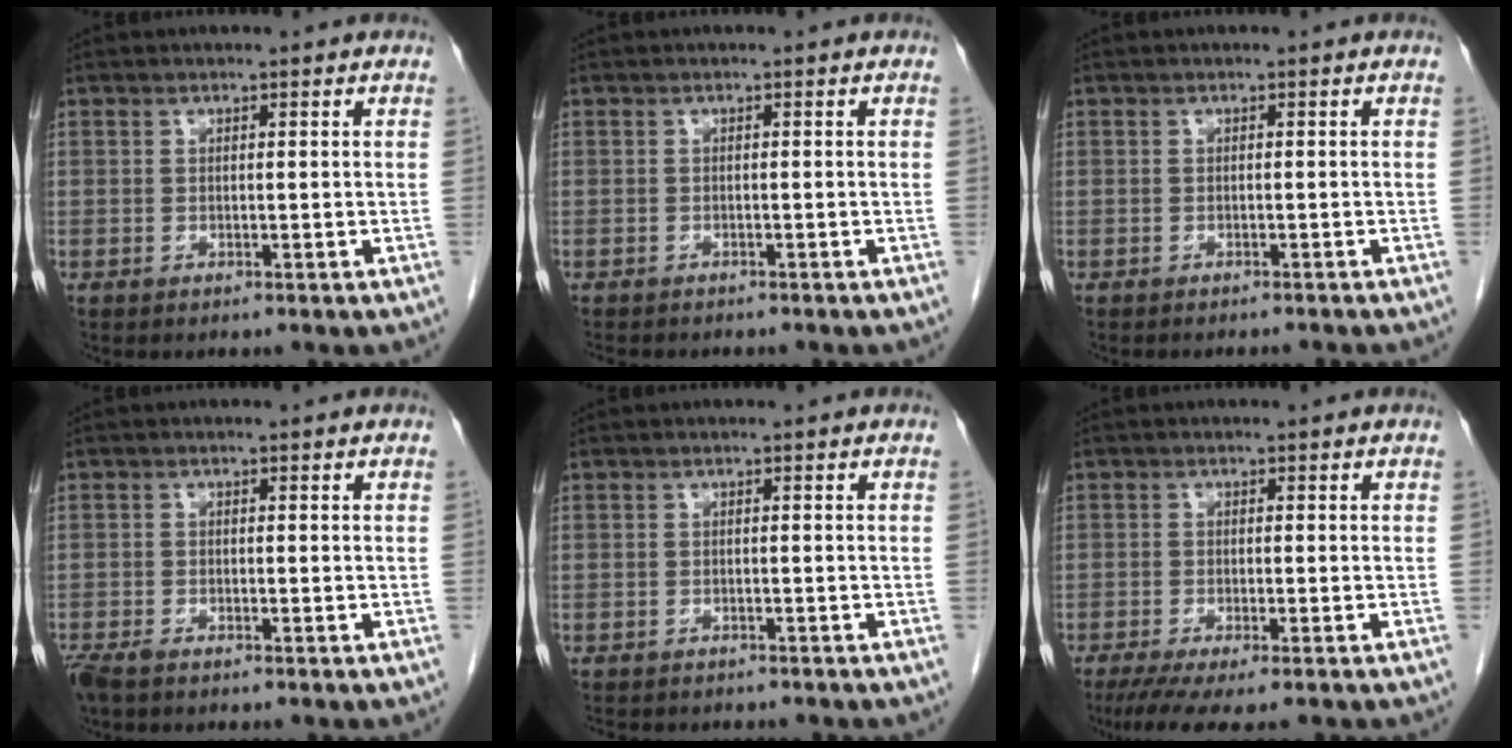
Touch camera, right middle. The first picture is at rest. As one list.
[{"total": 4.8, "force": [-4.2, 1.5, 2.0], "torque": [-0.032, -0.008, -0.054]}, {"total": 4.1, "force": [-3.9, 0.5, 1.3], "torque": [-0.017, -0.011, -0.046]}, {"total": 2.9, "force": [-2.2, 0.8, 1.5], "torque": [-0.033, -0.008, -0.040]}, {"total": 6.6, "force": [-5.8, 2.1, 2.3], "torque": [-0.034, -0.002, -0.073]}, {"total": 7.1, "force": [-5.7, 0.5, 4.3], "torque": [-0.062, -0.018, -0.090]}]